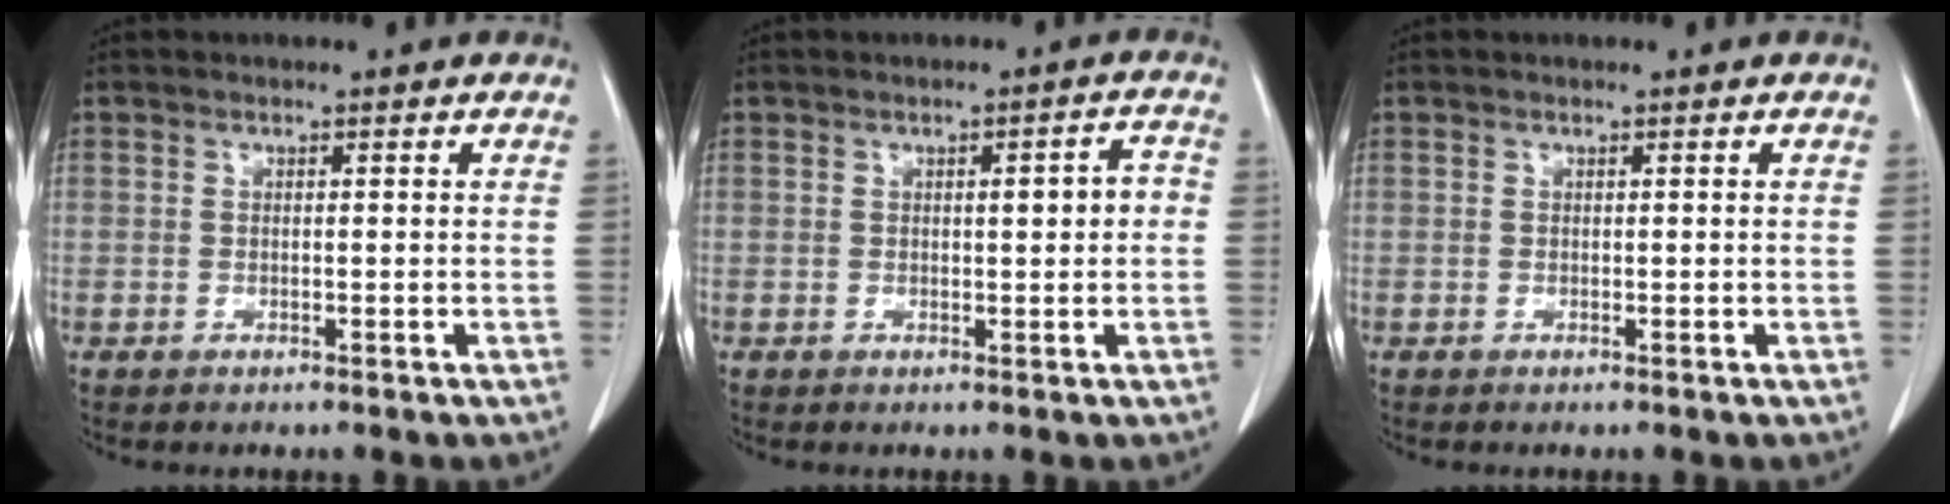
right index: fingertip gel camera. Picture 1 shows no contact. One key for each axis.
{"total": 3.3, "fx": 0.1, "fy": 0.7, "fz": 3.2, "tx": -0.044, "ty": 0.009, "tz": 0.001}
{"total": 0.0}